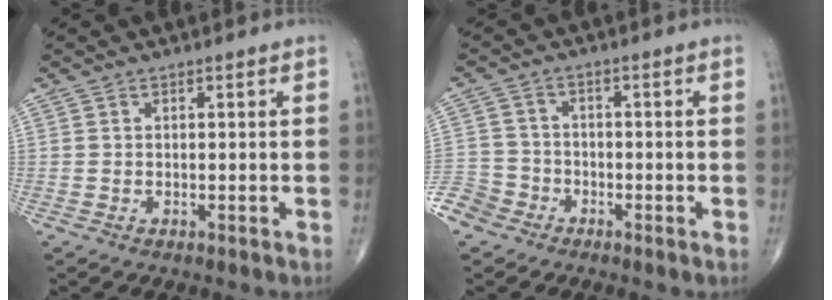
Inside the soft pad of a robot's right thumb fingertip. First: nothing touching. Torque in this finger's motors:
{"motor_torque": [1.34, 0.65, 0.14, -0.49, 0.03]}